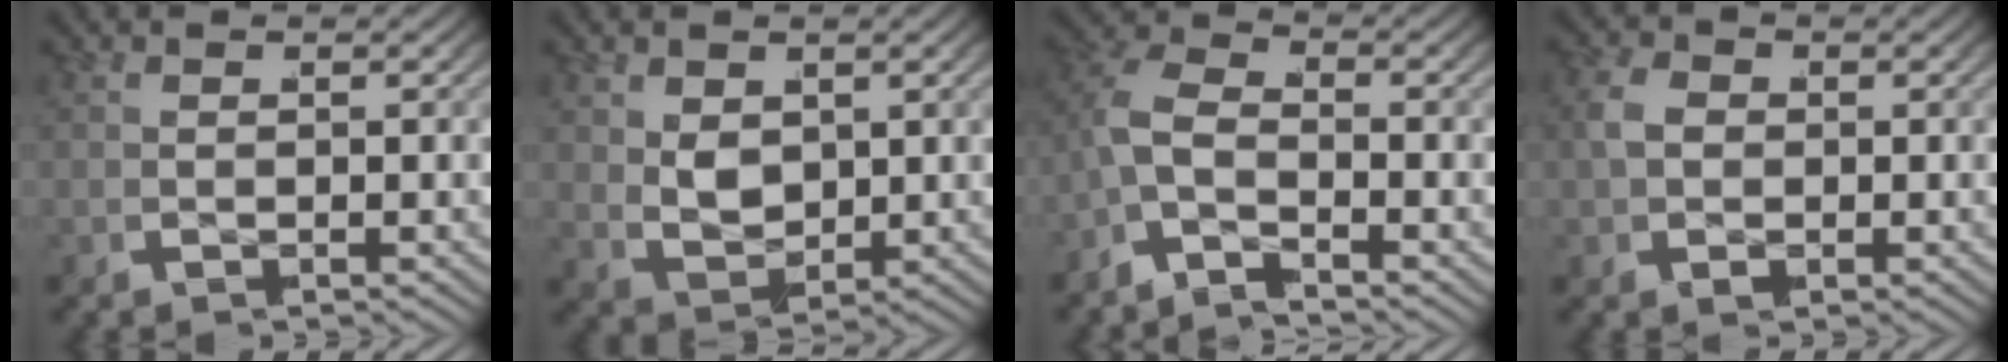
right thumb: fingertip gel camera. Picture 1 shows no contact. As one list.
[{"total": 3.7, "force": [0.7, 2.4, 2.7], "torque": [-0.067, -0.019, 0.024]}, {"total": 3.7, "force": [-1.4, 2.3, 2.5], "torque": [-0.071, -0.013, -0.033]}, {"total": 3.1, "force": [0.1, 2.5, 1.8], "torque": [-0.045, -0.006, 0.007]}]